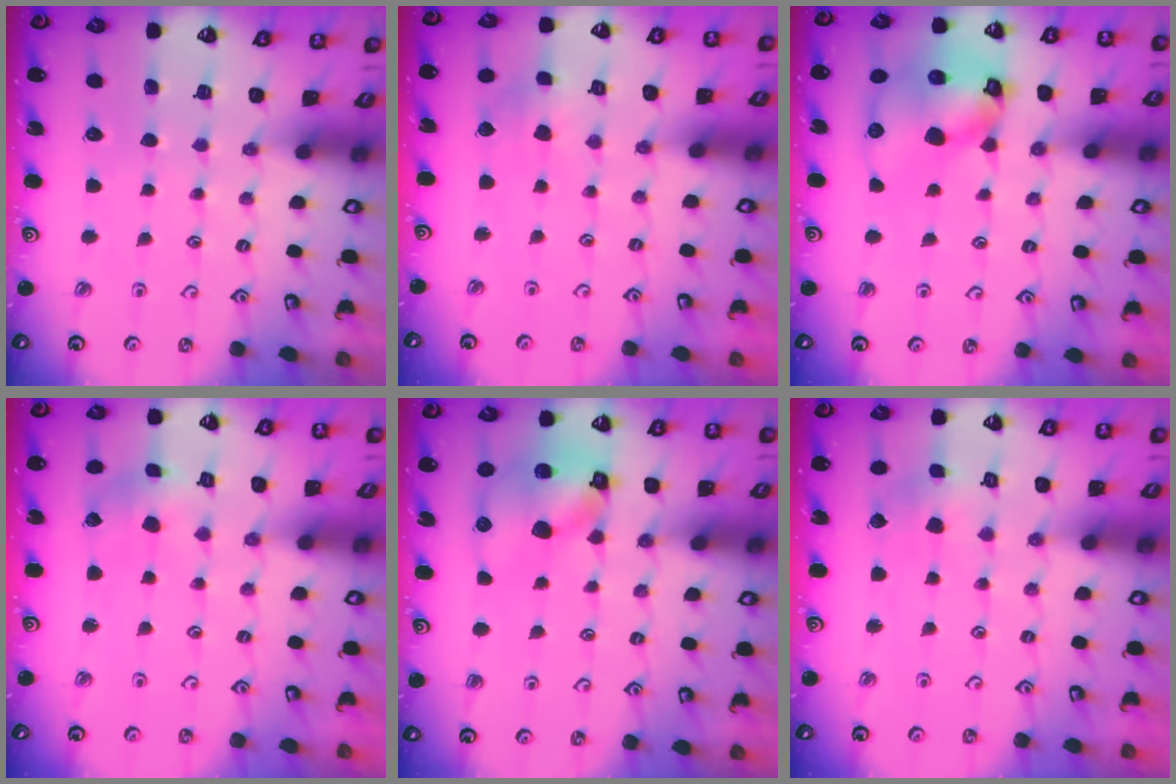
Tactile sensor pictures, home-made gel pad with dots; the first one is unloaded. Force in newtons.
{"total": 3.3, "press": 3.3, "slide": 0.6}
{"total": 14.8, "press": 14.6, "slide": 2.2}
{"total": 1.4, "press": 1.3, "slide": 0.3}
{"total": 12.3, "press": 12.1, "slide": 2.1}
{"total": 2.4, "press": 2.4, "slide": 0.2}